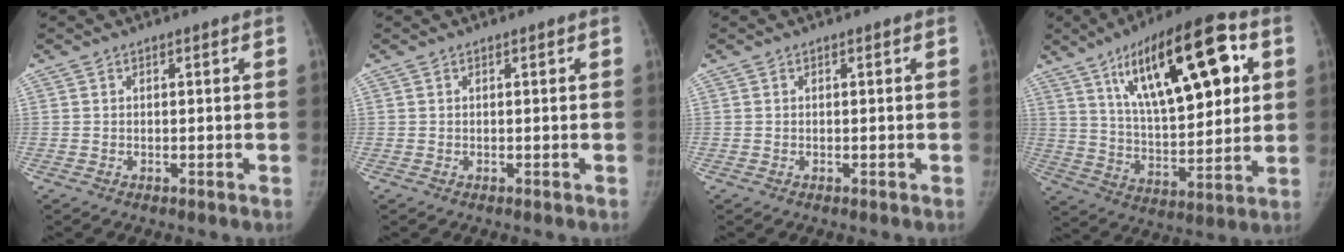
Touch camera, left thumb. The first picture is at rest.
{"total": 0.0}
{"total": 0.0}
{"total": 24.2, "force": [9.2, 9.0, 20.5], "torque": [-0.299, -0.015, 0.152]}